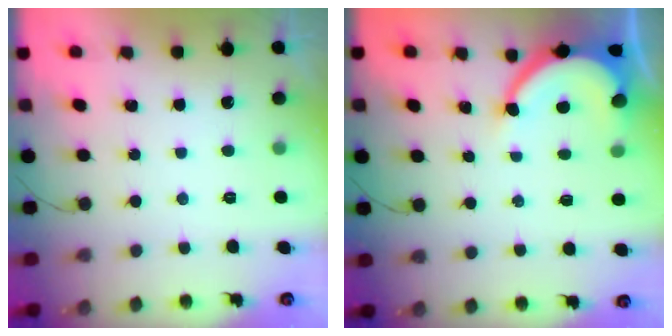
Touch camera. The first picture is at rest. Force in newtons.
{"total": 8.1, "press": 8.0, "slide": 0.8}